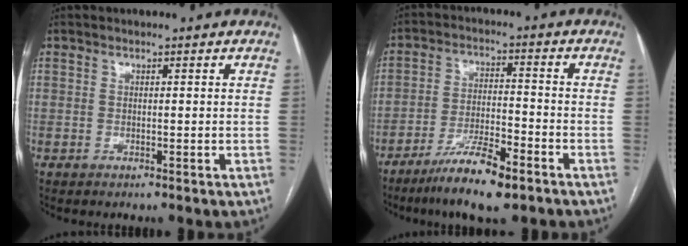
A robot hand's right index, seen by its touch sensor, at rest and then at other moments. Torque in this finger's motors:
{"motor_torque": [-0.11, -0.17, 0.45, 0.11]}